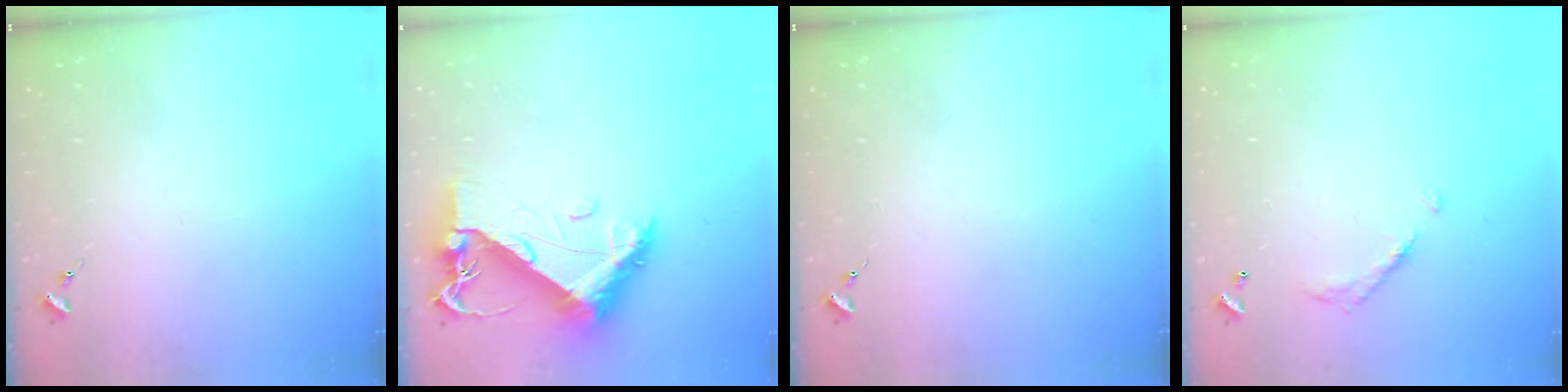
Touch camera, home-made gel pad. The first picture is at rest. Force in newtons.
{"total": 11.3, "press": 11.3, "slide": 1.2}
{"total": 0.0}
{"total": 7.9, "press": 7.9, "slide": 0.3}